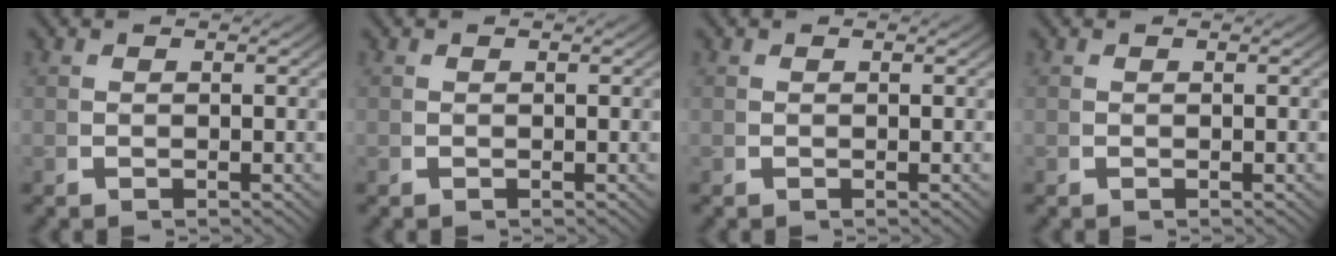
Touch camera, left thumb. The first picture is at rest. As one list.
[{"total": 0.0}, {"total": 0.0}, {"total": 0.0}]